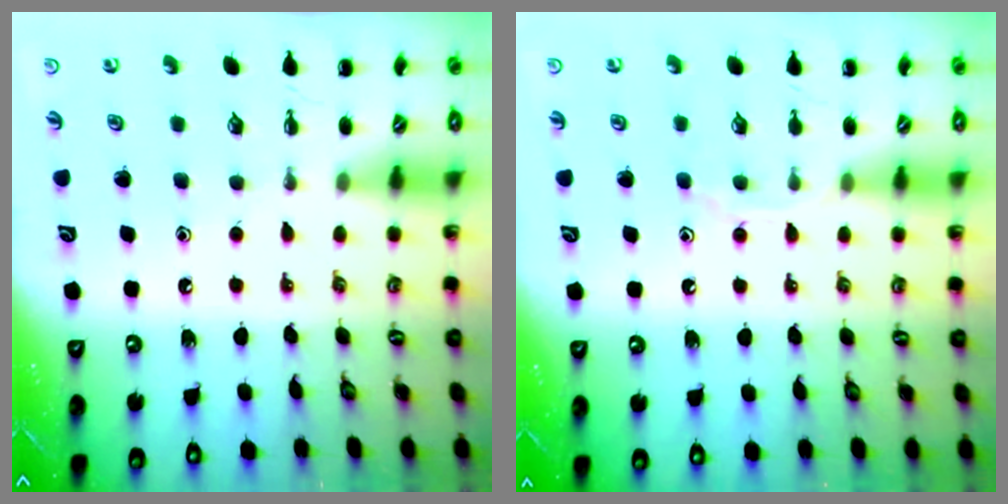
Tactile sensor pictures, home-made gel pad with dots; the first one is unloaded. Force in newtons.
{"total": 7.0, "press": 7.0, "slide": 0.8}